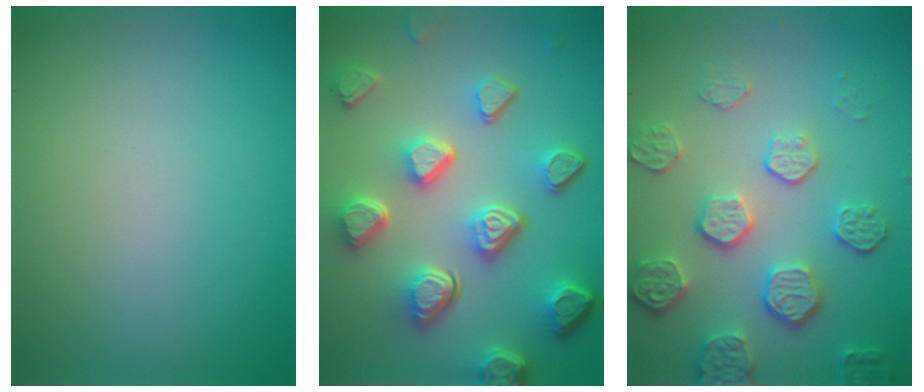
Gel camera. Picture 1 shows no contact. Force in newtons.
{"total": 7.5, "press": 5.6, "slide": 5.1}
{"total": 5.4, "press": 4.2, "slide": 3.3}